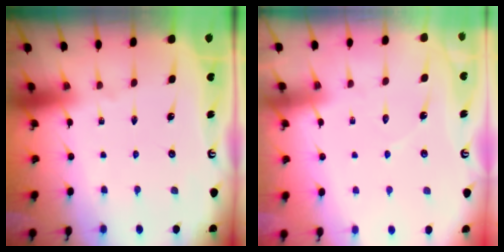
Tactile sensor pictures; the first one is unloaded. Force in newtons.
{"total": 5.4, "press": 5.4, "slide": 0.6}